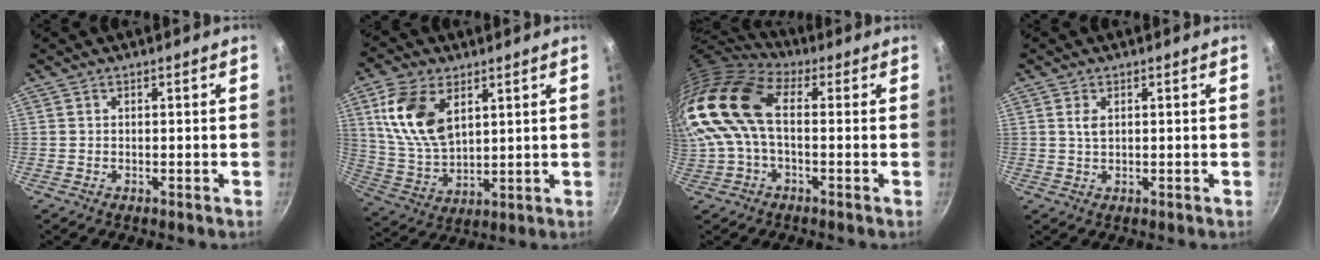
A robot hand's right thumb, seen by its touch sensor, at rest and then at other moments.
{"total": 14.0, "force": [5.2, 8.3, 10.0], "torque": [-0.183, -0.022, 0.113]}
{"total": 17.2, "force": [1.4, 9.8, 14.1], "torque": [-0.290, 0.020, 0.013]}
{"total": 2.0, "force": [0.7, 1.2, 1.5], "torque": [-0.029, -0.003, 0.013]}